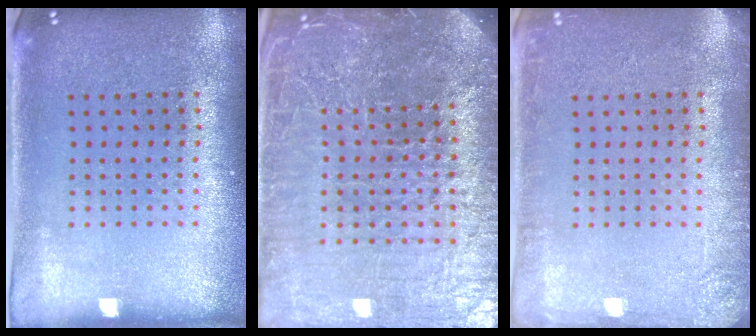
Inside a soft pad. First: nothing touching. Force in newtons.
{"total": 6.6, "press": 5.9, "slide": 3.1}
{"total": 2.0, "press": 2.0, "slide": 0.3}